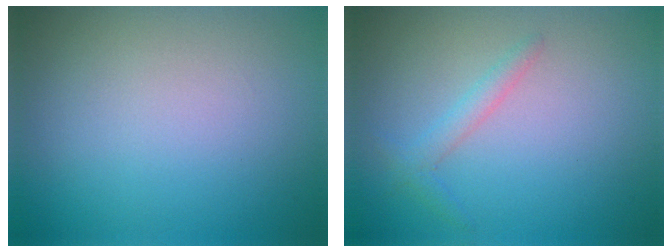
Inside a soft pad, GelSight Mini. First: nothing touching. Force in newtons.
{"total": 1.5, "press": 1.4, "slide": 0.1}